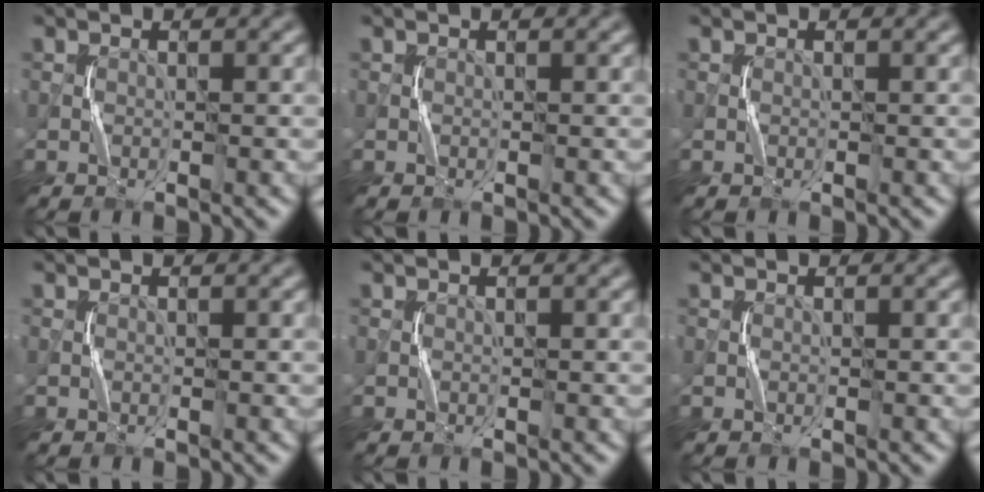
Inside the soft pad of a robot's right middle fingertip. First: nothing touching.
{"total": 0.0}
{"total": 0.0}
{"total": 0.0}
{"total": 0.0}
{"total": 0.0}